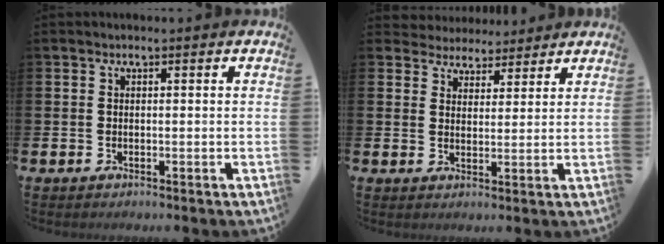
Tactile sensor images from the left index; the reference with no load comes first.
{"total": 4.1, "force": [3.8, 1.4, -0.7], "torque": [0.004, -0.026, 0.066]}